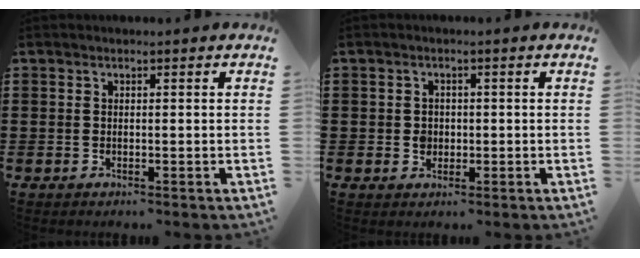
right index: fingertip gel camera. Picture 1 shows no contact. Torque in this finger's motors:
{"motor_torque": [0.47, -0.24, 0.01, 0.04]}